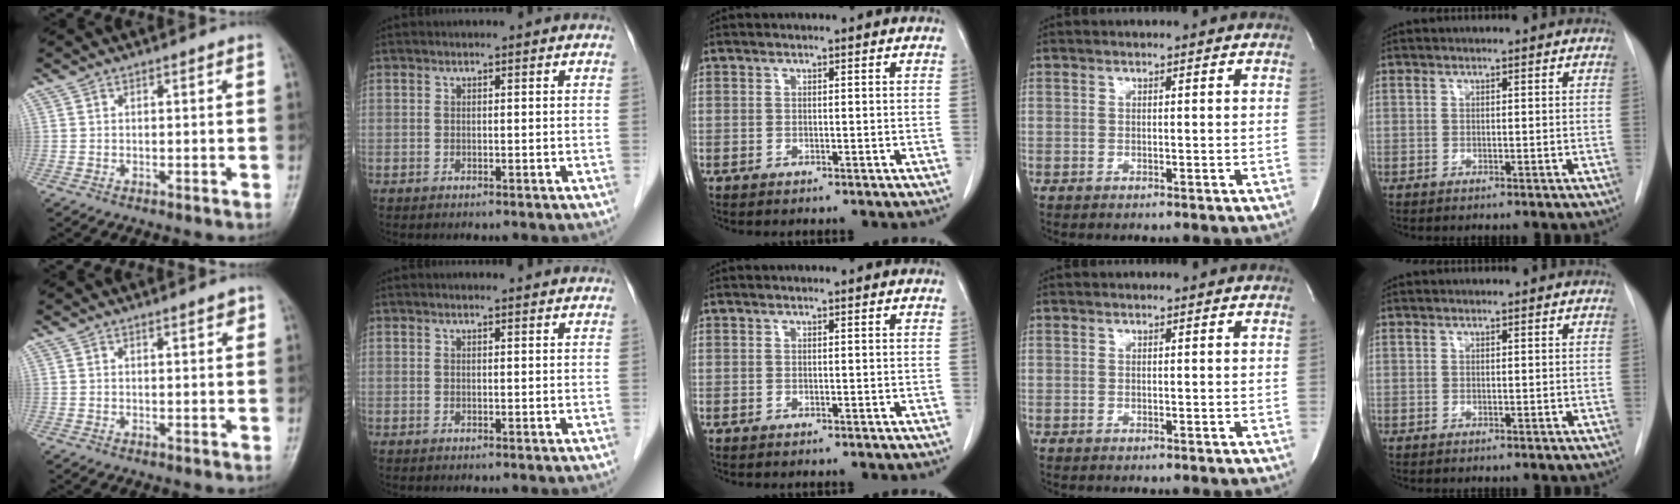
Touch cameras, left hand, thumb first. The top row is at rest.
{"thumb": {"total": 1.8, "force": [1.2, 0.5, 1.3], "torque": [-0.015, -0.005, 0.015]}, "index": {"total": 2.4, "force": [2.3, 0.2, 0.6], "torque": [-0.013, 0.009, 0.021]}}